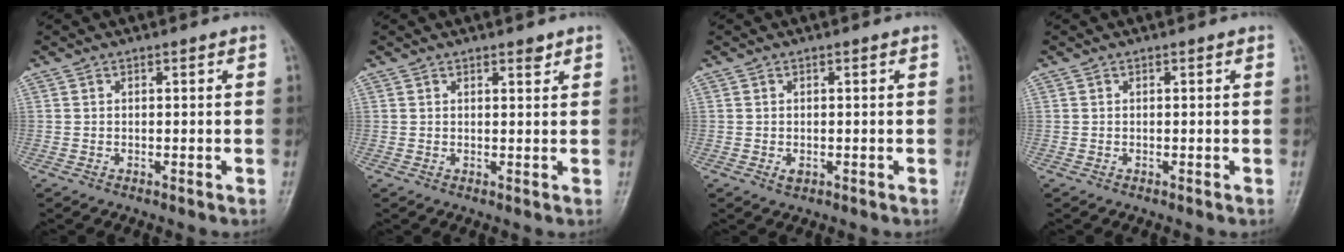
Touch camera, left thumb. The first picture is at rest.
{"total": 1.6, "force": [1.2, 0.5, 0.9], "torque": [-0.006, -0.007, 0.017]}
{"total": 1.3, "force": [0.0, 0.8, 1.0], "torque": [-0.013, -0.001, 0.003]}
{"total": 0.0}